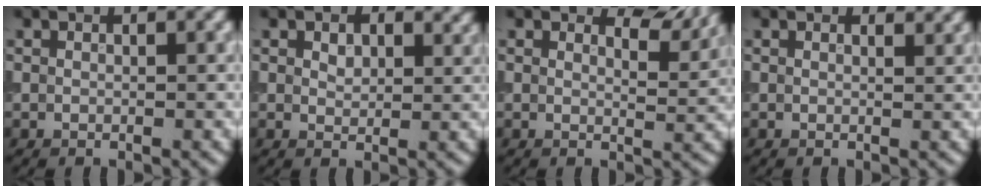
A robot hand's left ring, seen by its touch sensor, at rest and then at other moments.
{"total": 2.1, "force": [1.0, 1.4, 1.1], "torque": [-0.022, -0.001, 0.014]}
{"total": 3.1, "force": [2.6, 0.9, 1.6], "torque": [-0.024, -0.005, 0.032]}
{"total": 1.4, "force": [1.3, 0.3, 0.4], "torque": [-0.010, -0.005, 0.012]}